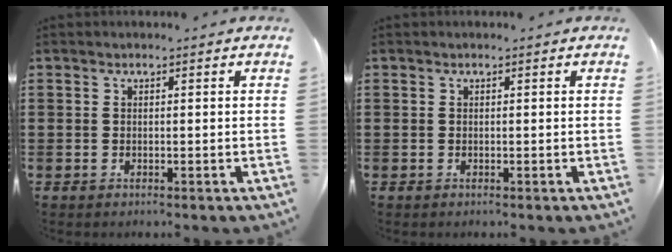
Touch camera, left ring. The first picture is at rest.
{"total": 0.0}